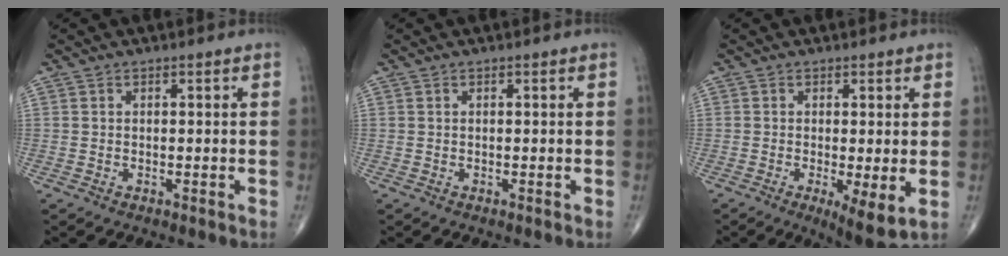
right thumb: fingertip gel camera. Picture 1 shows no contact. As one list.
[{"total": 0.0}, {"total": 6.3, "force": [-1.2, 1.6, 6.0], "torque": [-0.097, -0.022, -0.020]}]